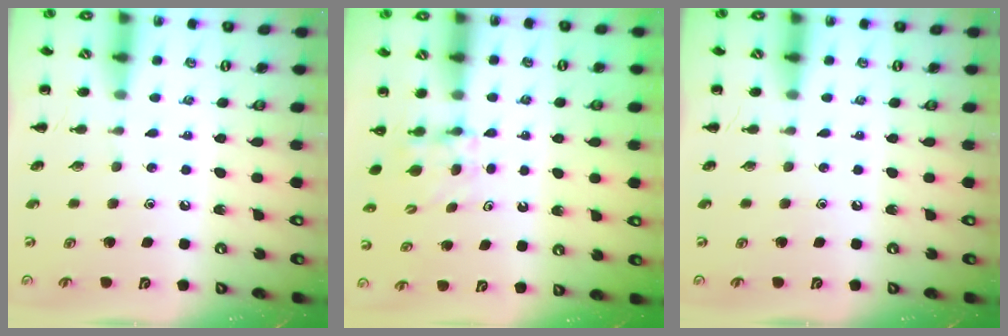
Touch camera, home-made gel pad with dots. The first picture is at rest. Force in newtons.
{"total": 3.5, "press": 3.4, "slide": 1.1}
{"total": 0.0}